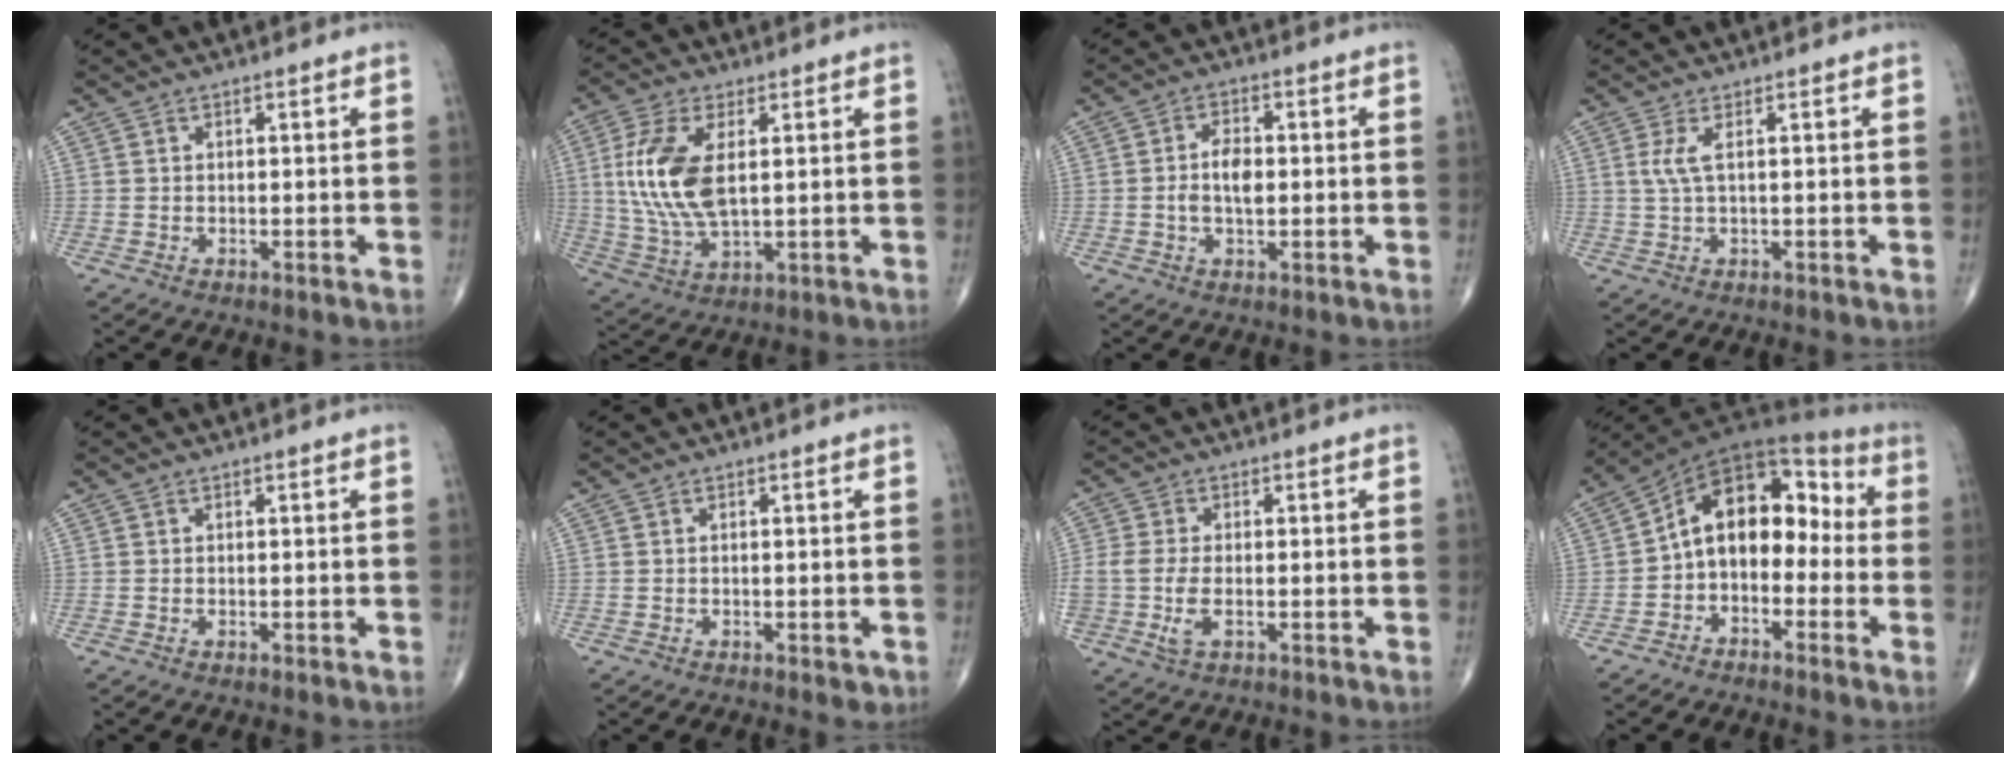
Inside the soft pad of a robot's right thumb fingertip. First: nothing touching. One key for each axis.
{"total": 13.1, "fx": 2.1, "fy": 6.2, "fz": 11.3, "tx": -0.249, "ty": -0.007, "tz": 0.048}
{"total": 5.0, "fx": -0.2, "fy": 2.6, "fz": 4.2, "tx": -0.072, "ty": 0.005, "tz": -0.007}
{"total": 2.5, "fx": 0.6, "fy": 0.3, "fz": 2.4, "tx": -0.070, "ty": 0.004, "tz": 0.017}
{"total": 0.0}
{"total": 1.4, "fx": -0.5, "fy": 0.6, "fz": 1.1, "tx": -0.013, "ty": -0.001, "tz": -0.003}
{"total": 6.3, "fx": -1.7, "fy": 3.2, "fz": 5.1, "tx": -0.126, "ty": -0.002, "tz": -0.031}
{"total": 12.7, "fx": -1.7, "fy": 8.6, "fz": 9.2, "tx": -0.110, "ty": 0.064, "tz": -0.045}